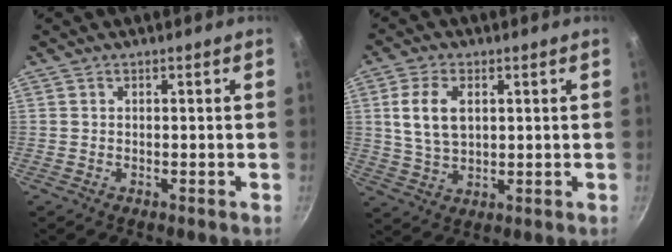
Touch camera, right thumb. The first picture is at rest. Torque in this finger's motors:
{"motor_torque": [-0.66, 1.04, 0.44, 0.83, 0.25]}